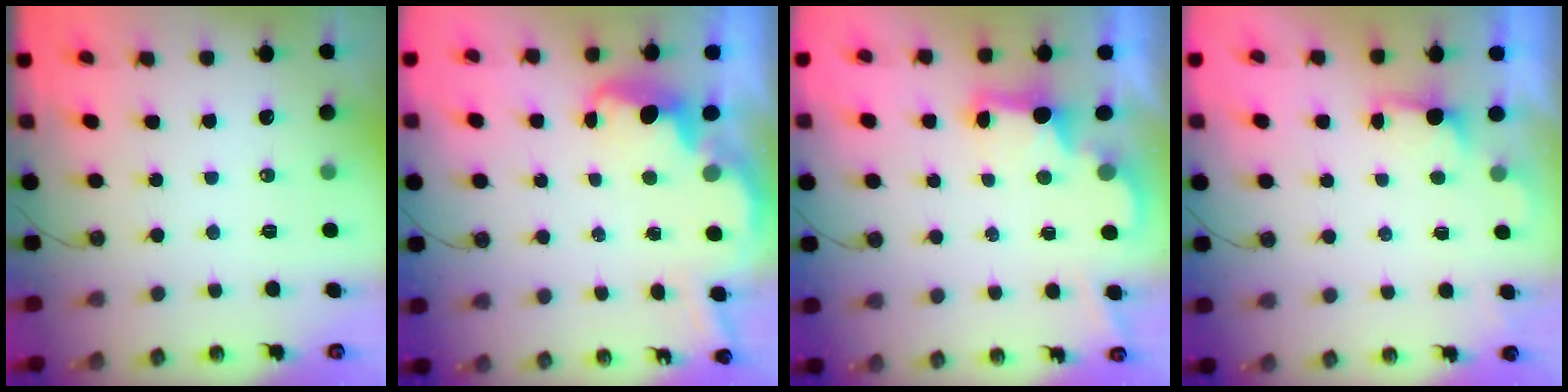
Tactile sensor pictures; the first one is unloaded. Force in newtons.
{"total": 3.8, "press": 3.7, "slide": 0.5}
{"total": 2.3, "press": 2.2, "slide": 0.7}
{"total": 0.9, "press": 0.5, "slide": 0.8}